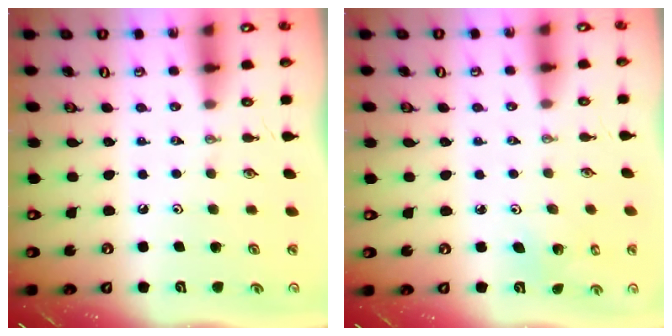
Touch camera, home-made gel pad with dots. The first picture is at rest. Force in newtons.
{"total": 2.7, "press": 2.7, "slide": 0.2}